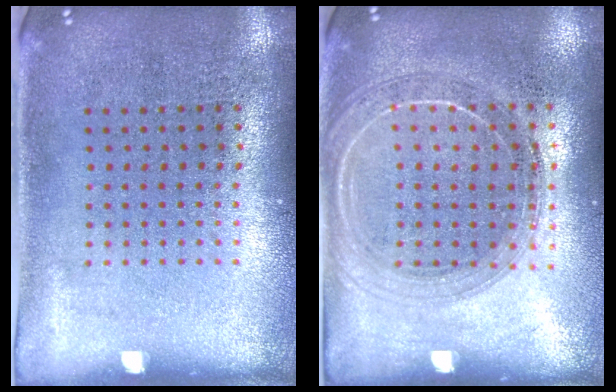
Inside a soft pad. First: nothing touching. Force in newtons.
{"total": 1.7, "press": 1.6, "slide": 0.5}